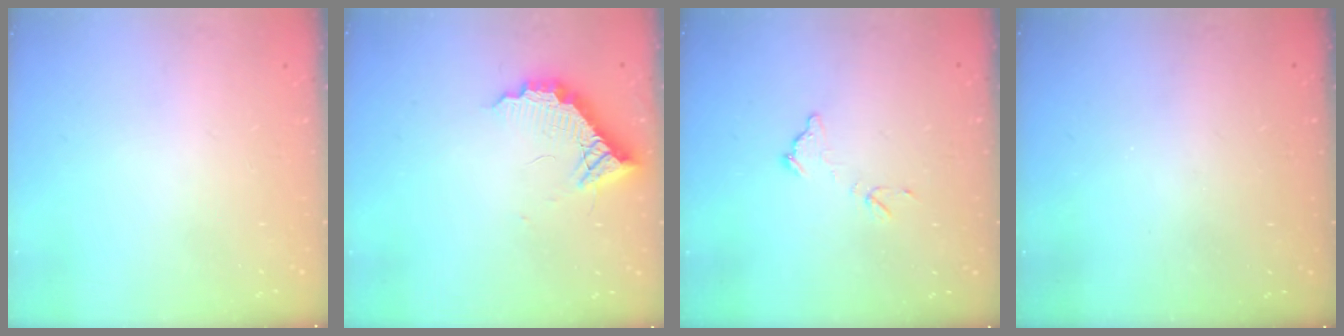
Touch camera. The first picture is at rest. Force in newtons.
{"total": 11.2, "press": 11.2, "slide": 0.6}
{"total": 7.4, "press": 7.4, "slide": 0.4}
{"total": 3.3, "press": 3.3, "slide": 0.1}